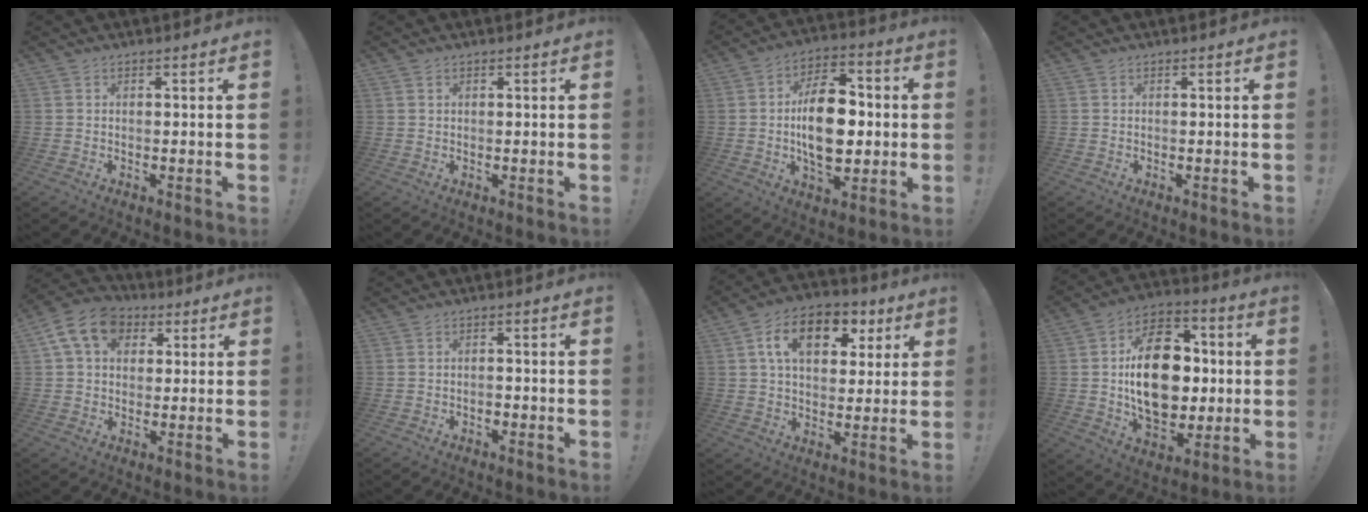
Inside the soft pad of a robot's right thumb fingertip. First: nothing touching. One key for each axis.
{"total": 0.6, "fx": 0.4, "fy": 0.5, "fz": -0.2, "tx": 0.007, "ty": 0.000, "tz": 0.007}
{"total": 17.9, "fx": -0.7, "fy": 10.8, "fz": 14.3, "tx": -0.244, "ty": 0.009, "tz": -0.014}
{"total": 0.0}
{"total": 13.4, "fx": 4.7, "fy": 10.0, "fz": 7.6, "tx": -0.126, "ty": -0.006, "tz": 0.091}
{"total": 1.4, "fx": -0.9, "fy": 0.8, "fz": 0.8, "tx": -0.014, "ty": -0.001, "tz": -0.016}
{"total": 14.3, "fx": 5.5, "fy": 9.4, "fz": 9.3, "tx": -0.146, "ty": -0.009, "tz": 0.099}
{"total": 22.9, "fx": 0.7, "fy": 15.5, "fz": 16.9, "tx": -0.278, "ty": 0.006, "tz": 0.021}